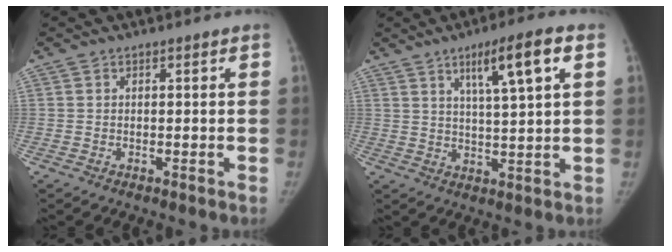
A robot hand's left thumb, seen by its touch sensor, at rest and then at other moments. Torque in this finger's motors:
{"motor_torque": [0.77, 0.46, 0.70, -0.74, 0.23]}